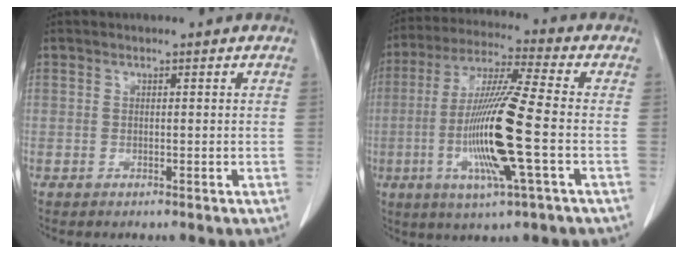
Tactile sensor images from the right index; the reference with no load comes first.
{"total": 15.1, "force": [-3.1, -0.1, 14.8], "torque": [-0.299, -0.013, -0.066]}